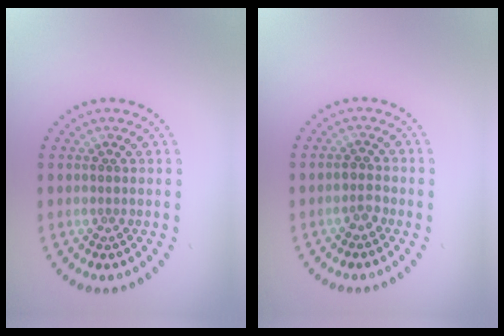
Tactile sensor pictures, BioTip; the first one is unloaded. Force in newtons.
{"total": 1.5, "press": 1.3, "slide": 0.6}